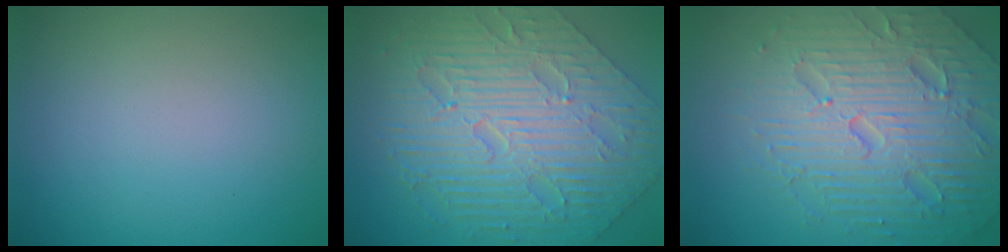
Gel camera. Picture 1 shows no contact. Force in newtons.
{"total": 10.4, "press": 7.1, "slide": 7.6}
{"total": 7.4, "press": 7.3, "slide": 1.6}